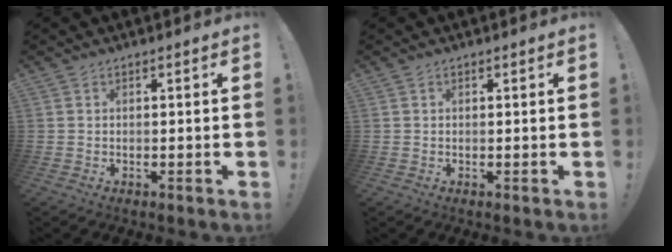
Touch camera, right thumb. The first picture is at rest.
{"total": 0.0}